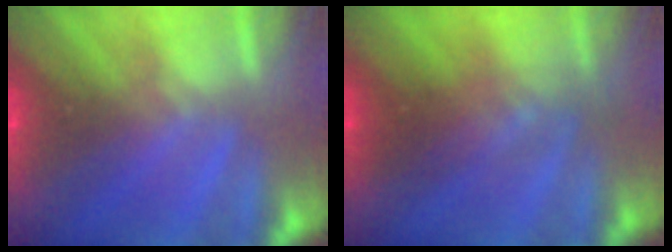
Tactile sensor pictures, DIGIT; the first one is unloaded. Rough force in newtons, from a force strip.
{"total": 2.9}